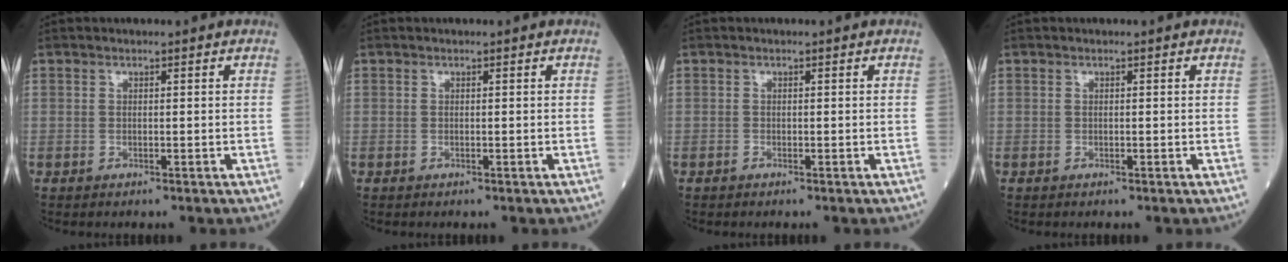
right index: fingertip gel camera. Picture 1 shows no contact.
{"total": 0.0}
{"total": 0.0}
{"total": 0.0}